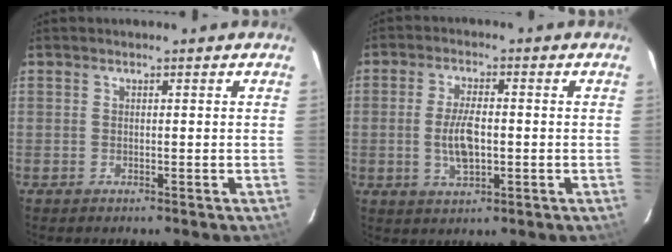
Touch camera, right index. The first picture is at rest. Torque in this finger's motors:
{"motor_torque": [0.00, 0.03, 0.03, 0.02]}